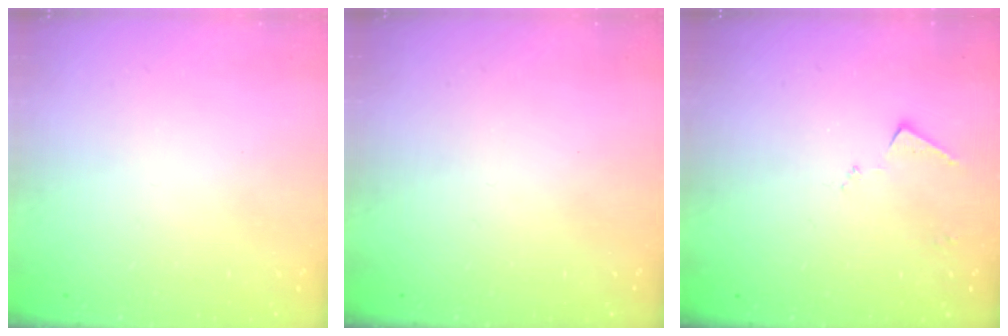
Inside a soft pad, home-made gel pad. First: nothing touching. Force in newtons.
{"total": 0.0}
{"total": 7.4, "press": 7.4, "slide": 0.2}